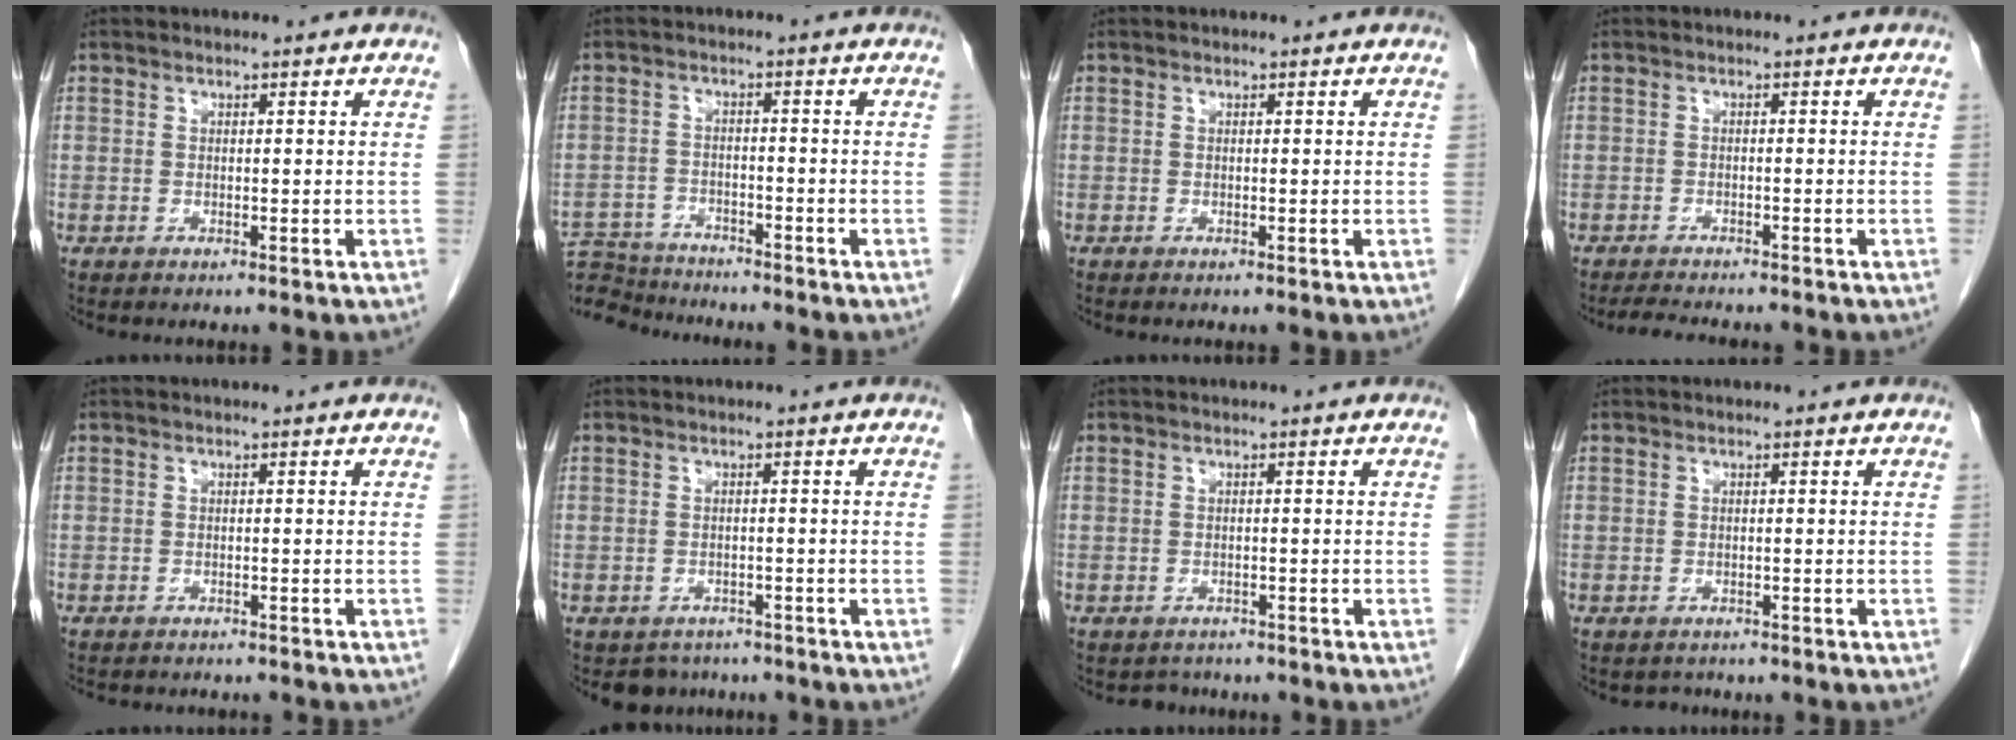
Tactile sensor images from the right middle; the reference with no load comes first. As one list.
[{"total": 9.1, "force": [-8.9, 1.7, 1.1], "torque": [-0.024, 0.004, -0.153]}, {"total": 0.0}, {"total": 4.4, "force": [-4.1, 0.5, 1.6], "torque": [-0.028, -0.014, -0.063]}, {"total": 5.6, "force": [-5.0, 1.7, 1.9], "torque": [-0.026, -0.002, -0.062]}, {"total": 3.8, "force": [-3.2, 2.1, -0.2], "torque": [0.002, 0.005, -0.045]}, {"total": 2.4, "force": [-2.0, 1.1, -0.2], "torque": [-0.004, -0.001, -0.031]}, {"total": 1.5, "force": [-1.3, 0.7, -0.1], "torque": [-0.005, -0.003, -0.019]}]